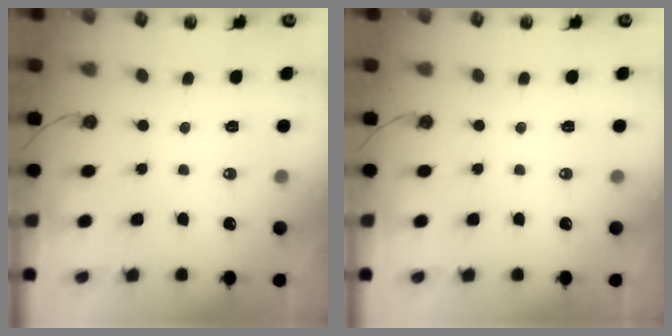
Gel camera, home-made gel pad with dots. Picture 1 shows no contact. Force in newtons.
{"total": 0.0}